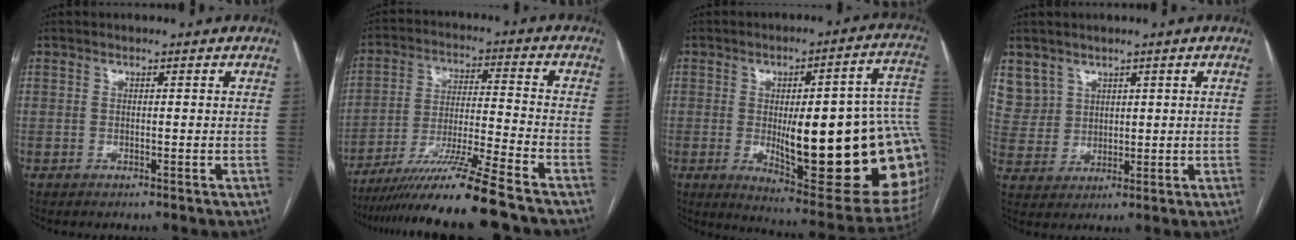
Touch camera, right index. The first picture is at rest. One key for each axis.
{"total": 14.7, "fx": -11.9, "fy": -2.1, "fz": 8.2, "tx": -0.140, "ty": -0.025, "tz": -0.203}
{"total": 28.7, "fx": -1.8, "fy": 6.0, "fz": 28.0, "tx": -0.279, "ty": 0.009, "tz": -0.012}
{"total": 6.4, "fx": 3.8, "fy": 5.1, "fz": 0.2, "tx": -0.003, "ty": 0.009, "tz": 0.090}